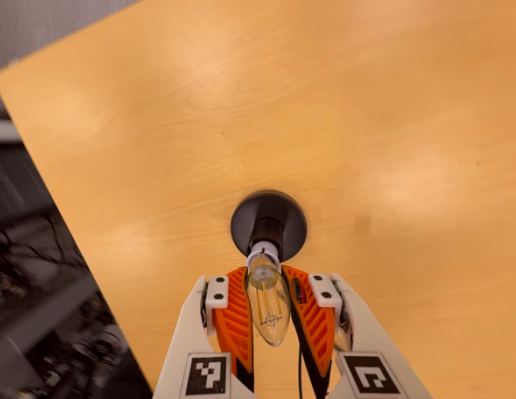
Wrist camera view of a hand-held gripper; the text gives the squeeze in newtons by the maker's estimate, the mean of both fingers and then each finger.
{"total": 18.3, "left": 16.8, "right": 19.8}